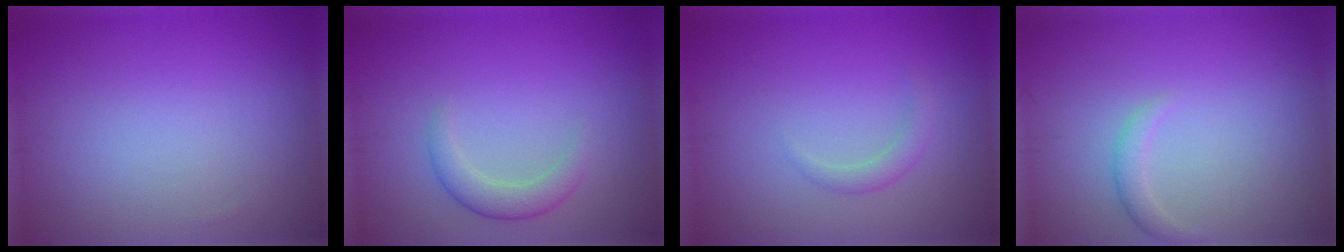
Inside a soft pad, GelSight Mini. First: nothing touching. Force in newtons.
{"total": 2.3, "press": 2.3, "slide": 0.1}
{"total": 1.2, "press": 1.2, "slide": 0.1}
{"total": 1.2, "press": 1.2, "slide": 0.0}